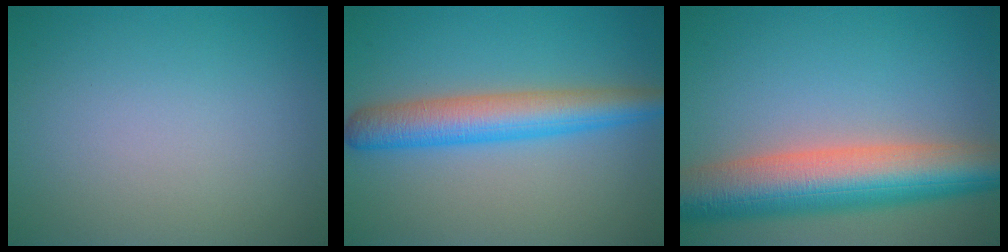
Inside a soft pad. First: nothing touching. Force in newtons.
{"total": 5.6, "press": 5.6, "slide": 0.1}
{"total": 10.2, "press": 10.2, "slide": 0.6}